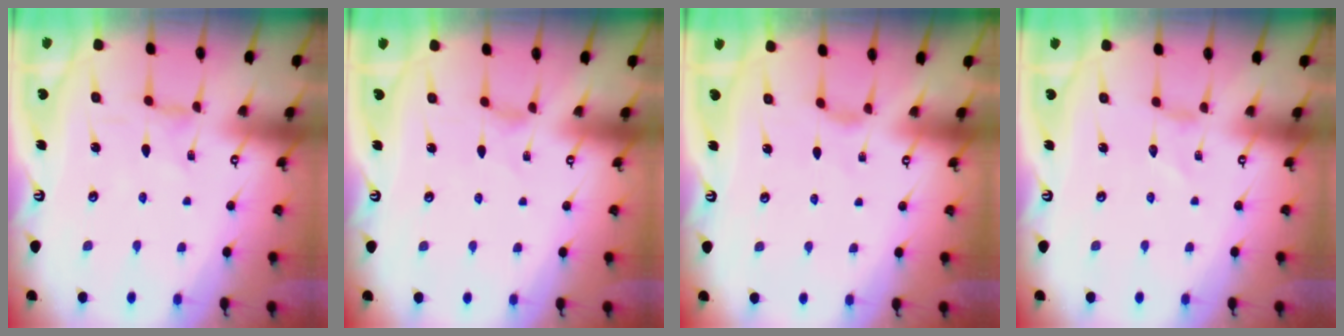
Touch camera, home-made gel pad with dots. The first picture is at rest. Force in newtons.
{"total": 0.6, "press": 0.5, "slide": 0.2}
{"total": 2.0, "press": 2.0, "slide": 0.5}
{"total": 0.0}